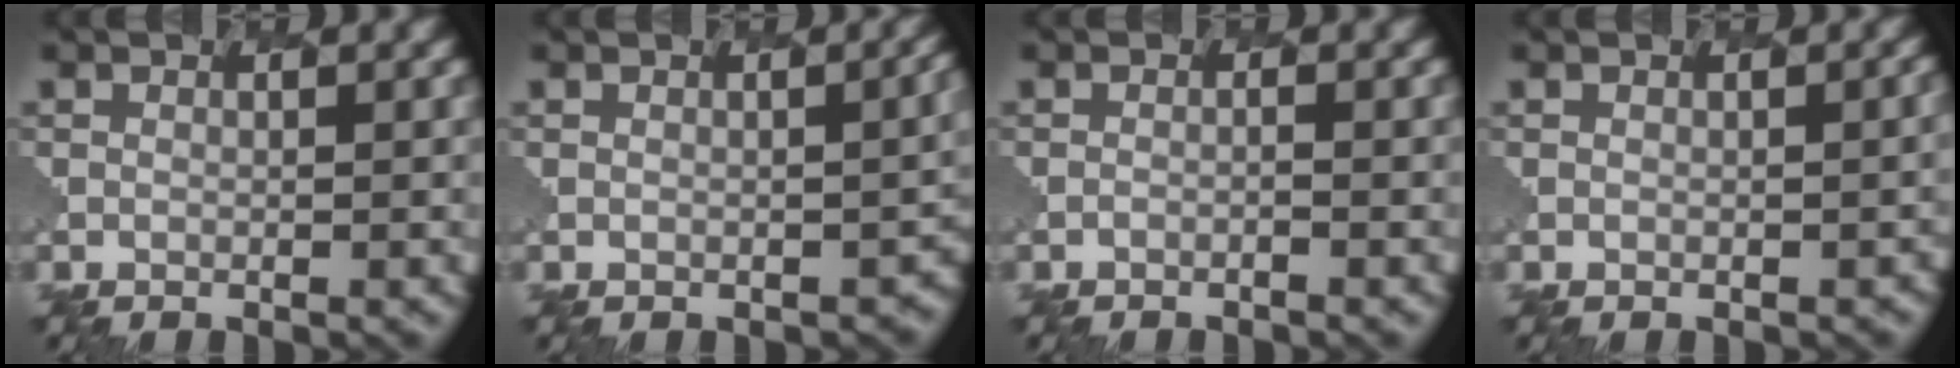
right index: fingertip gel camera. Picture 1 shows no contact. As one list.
[{"total": 4.5, "force": [-0.7, 2.1, 3.9], "torque": [-0.026, -0.004, -0.008]}, {"total": 1.8, "force": [-1.3, -0.4, -1.1], "torque": [0.000, 0.003, -0.022]}, {"total": 2.6, "force": [-0.4, 1.4, 2.2], "torque": [-0.010, 0.000, -0.002]}]